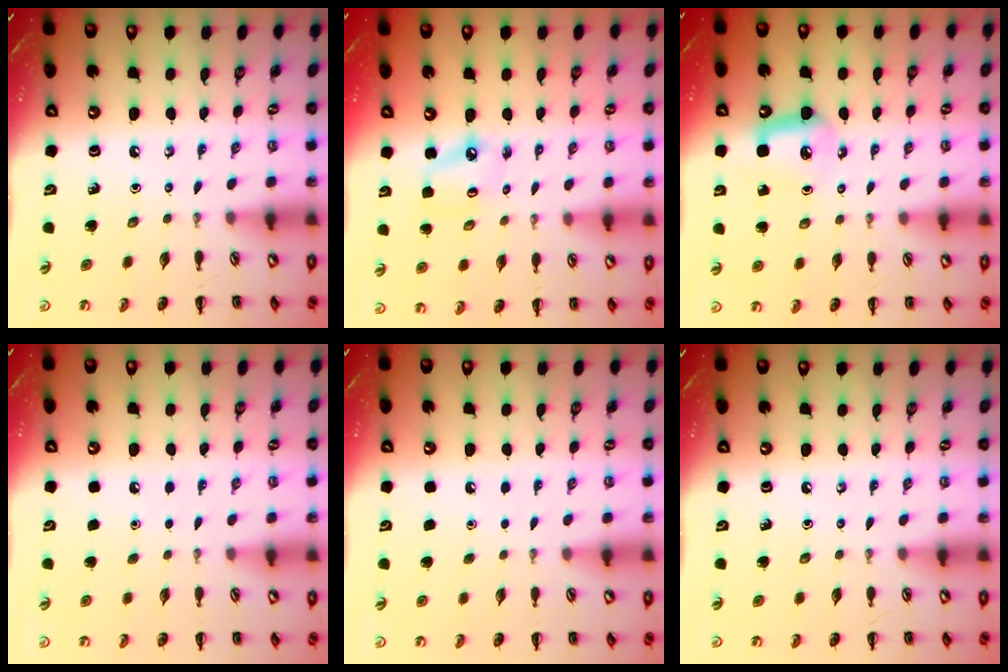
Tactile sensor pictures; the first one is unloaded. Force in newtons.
{"total": 4.2, "press": 4.1, "slide": 0.5}
{"total": 6.3, "press": 6.2, "slide": 1.4}
{"total": 1.7, "press": 1.7, "slide": 0.1}
{"total": 1.8, "press": 1.8, "slide": 0.1}
{"total": 0.0}